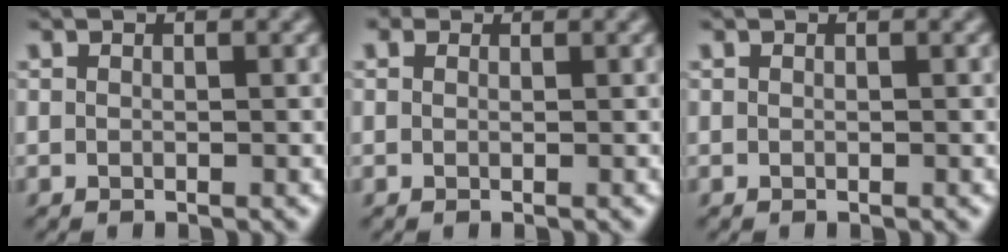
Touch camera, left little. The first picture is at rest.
{"total": 1.1, "force": [0.6, 0.8, 0.4], "torque": [-0.009, 0.000, 0.001]}
{"total": 0.0}